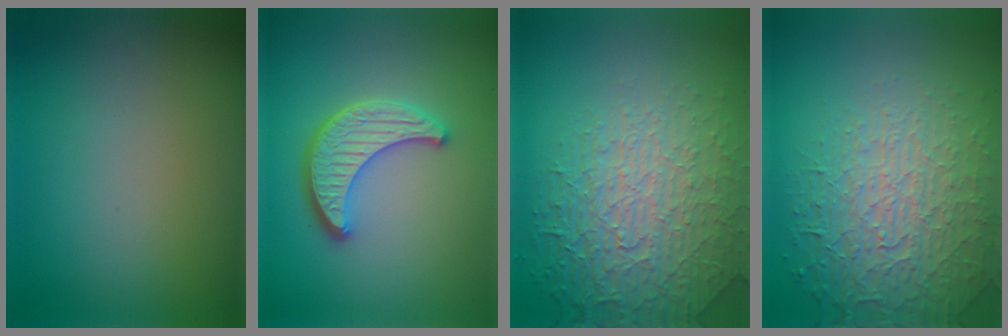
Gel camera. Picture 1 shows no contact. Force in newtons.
{"total": 4.6, "press": 3.9, "slide": 2.5}
{"total": 7.1, "press": 5.5, "slide": 4.4}
{"total": 7.2, "press": 5.3, "slide": 4.8}